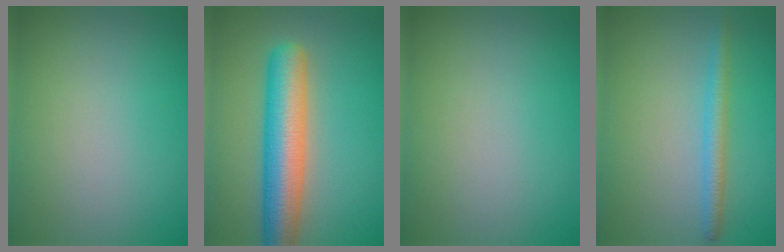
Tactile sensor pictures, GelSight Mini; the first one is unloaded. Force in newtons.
{"total": 7.4, "press": 7.4, "slide": 0.3}
{"total": 0.0}
{"total": 2.1, "press": 2.1, "slide": 0.2}